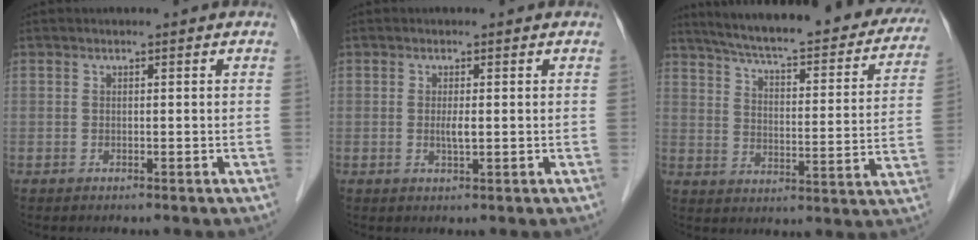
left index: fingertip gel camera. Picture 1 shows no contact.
{"total": 1.6, "force": [0.0, 0.2, 1.6], "torque": [-0.034, -0.002, 0.000]}
{"total": 28.8, "force": [24.9, 5.6, 13.4], "torque": [-0.206, -0.030, 0.310]}